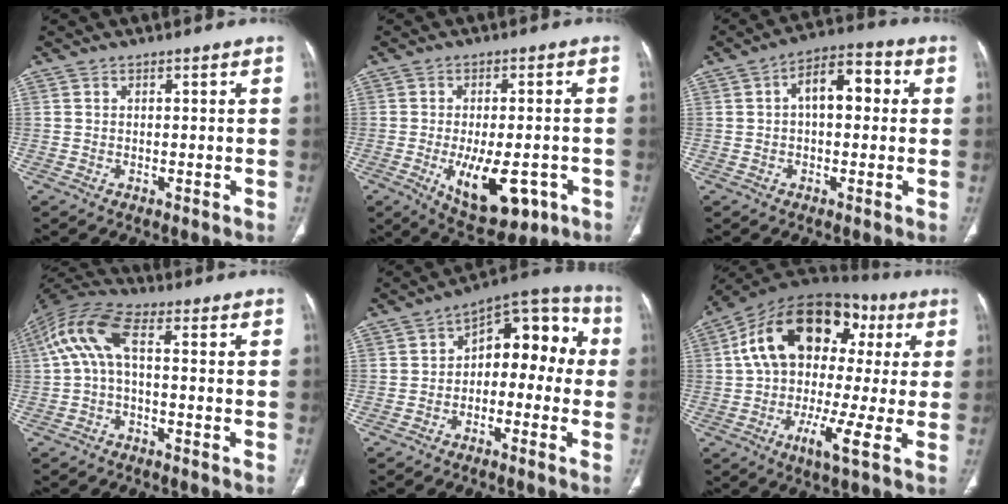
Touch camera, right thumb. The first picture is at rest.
{"total": 13.3, "force": [-4.6, 6.3, 10.7], "torque": [-0.146, 0.003, -0.050]}
{"total": 9.1, "force": [1.4, 5.0, 7.4], "torque": [-0.095, 0.031, 0.016]}
{"total": 10.0, "force": [0.3, 4.2, 9.1], "torque": [-0.204, 0.042, -0.003]}
{"total": 12.7, "force": [-0.5, 8.0, 9.8], "torque": [-0.077, 0.057, -0.022]}
{"total": 23.8, "force": [3.8, 12.0, 20.2], "torque": [-0.304, 0.029, 0.041]}